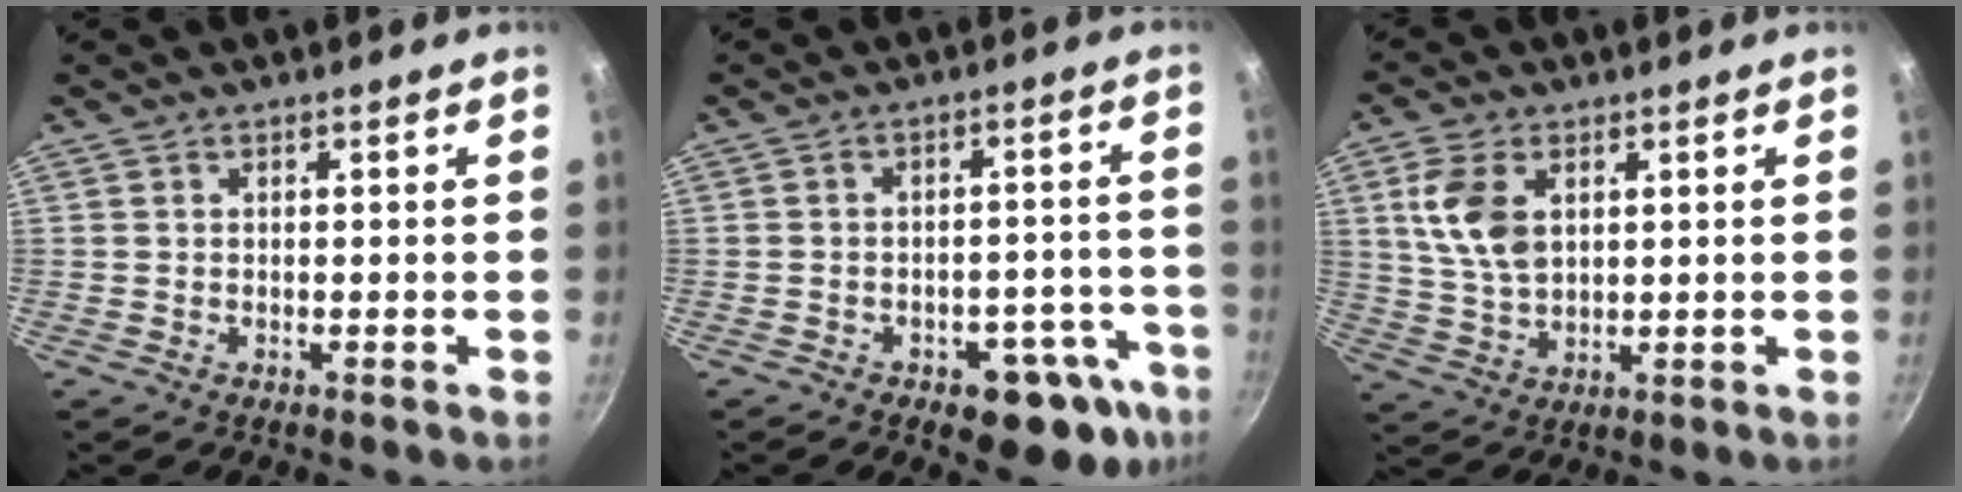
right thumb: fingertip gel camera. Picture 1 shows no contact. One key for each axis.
{"total": 12.7, "fx": -7.0, "fy": 6.7, "fz": 8.3, "tx": -0.041, "ty": 0.047, "tz": -0.083}
{"total": 9.4, "fx": 2.8, "fy": 5.8, "fz": 6.8, "tx": -0.127, "ty": -0.014, "tz": 0.058}